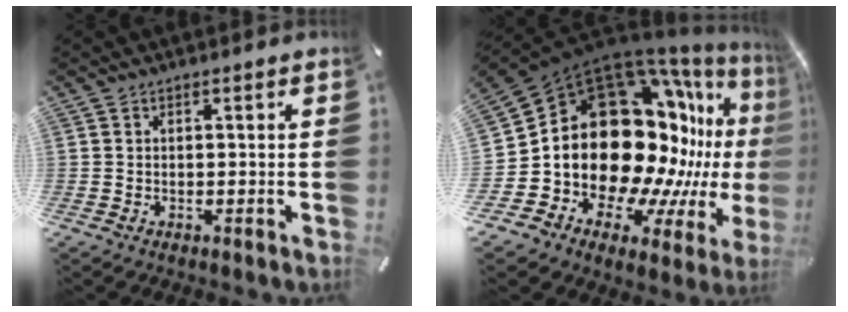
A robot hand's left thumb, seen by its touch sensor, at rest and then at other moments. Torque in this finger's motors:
{"motor_torque": [1.67, 3.34, 2.27, 0.51, 0.55]}